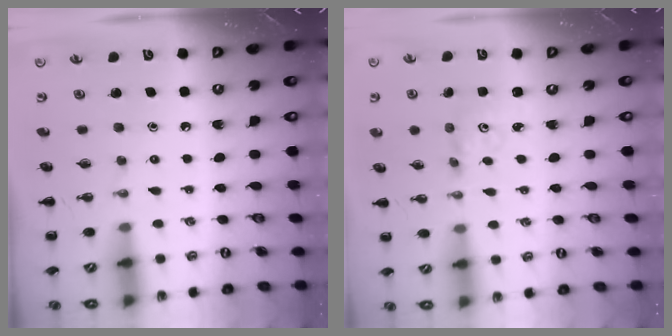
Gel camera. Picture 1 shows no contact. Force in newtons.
{"total": 1.8, "press": 1.8, "slide": 0.5}